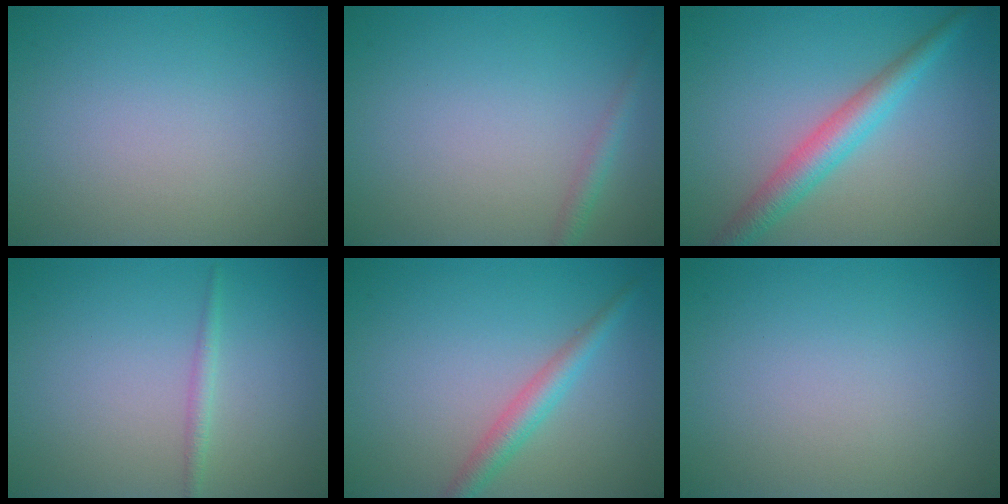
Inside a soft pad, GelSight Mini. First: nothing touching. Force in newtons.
{"total": 1.3, "press": 1.3, "slide": 0.1}
{"total": 3.9, "press": 3.9, "slide": 0.1}
{"total": 1.1, "press": 1.1, "slide": 0.1}
{"total": 2.6, "press": 2.6, "slide": 0.0}
{"total": 0.0}